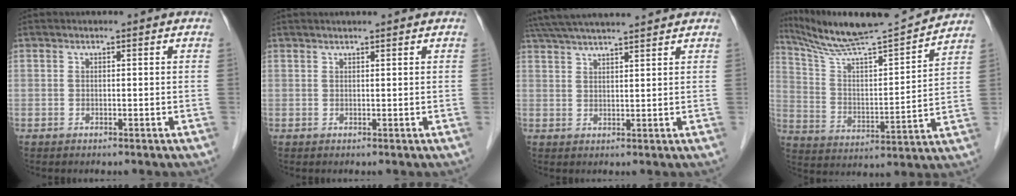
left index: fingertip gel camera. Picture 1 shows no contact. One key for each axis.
{"total": 1.4, "fx": 1.0, "fy": -0.3, "fz": 0.8, "tx": -0.007, "ty": 0.013, "tz": 0.021}
{"total": 11.8, "fx": 10.6, "fy": -0.1, "fz": 5.1, "tx": -0.099, "ty": 0.030, "tz": 0.168}
{"total": 16.6, "fx": 15.3, "fy": -0.4, "fz": 6.5, "tx": -0.118, "ty": -0.009, "tz": 0.257}